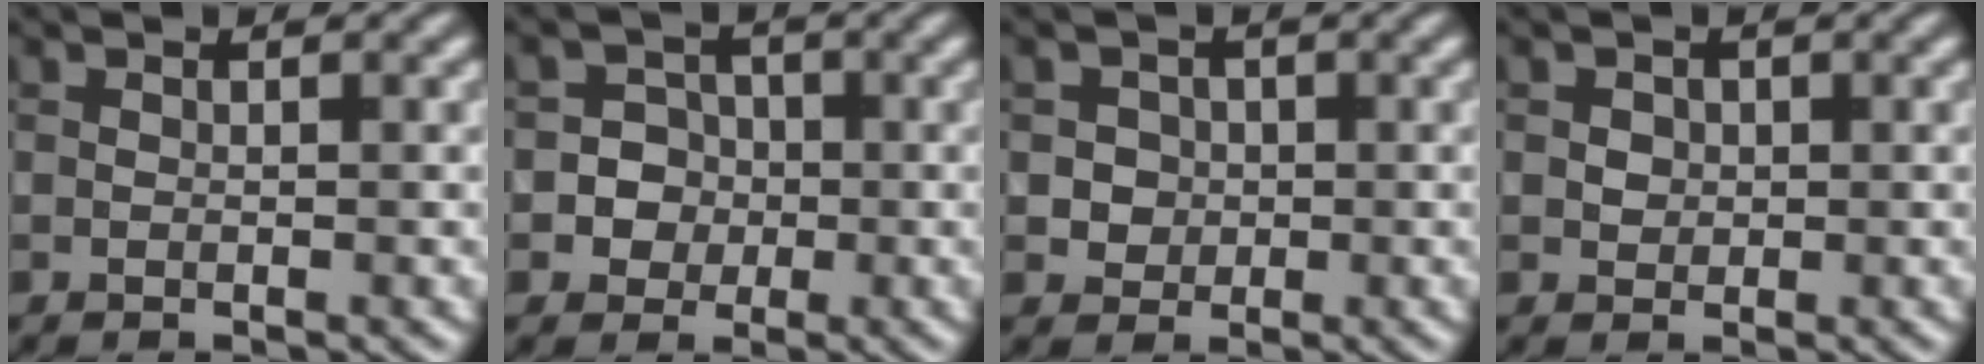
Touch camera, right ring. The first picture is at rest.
{"total": 3.2, "force": [-0.6, 3.1, 0.7], "torque": [0.014, 0.008, -0.030]}
{"total": 2.3, "force": [0.2, 2.2, 0.8], "torque": [0.002, 0.004, 0.006]}
{"total": 1.2, "force": [0.2, 1.1, 0.4], "torque": [-0.002, 0.002, 0.004]}